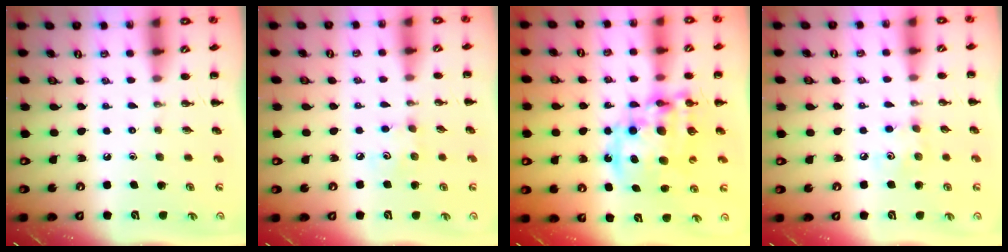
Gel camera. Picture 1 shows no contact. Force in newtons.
{"total": 3.8, "press": 3.7, "slide": 0.9}
{"total": 16.5, "press": 16.1, "slide": 3.6}
{"total": 4.6, "press": 4.5, "slide": 1.1}